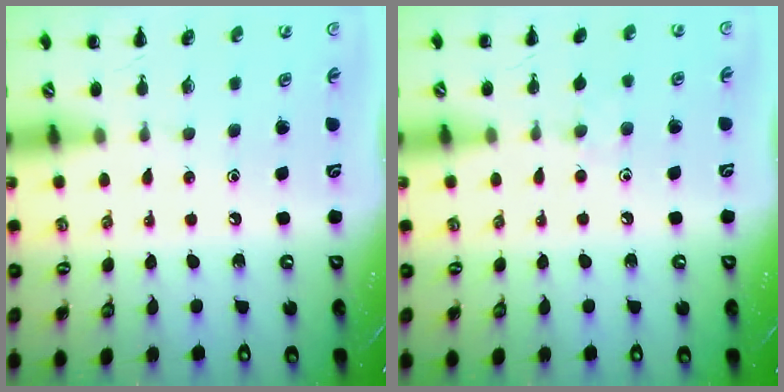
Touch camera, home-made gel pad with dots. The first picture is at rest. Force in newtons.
{"total": 5.3, "press": 5.1, "slide": 1.6}